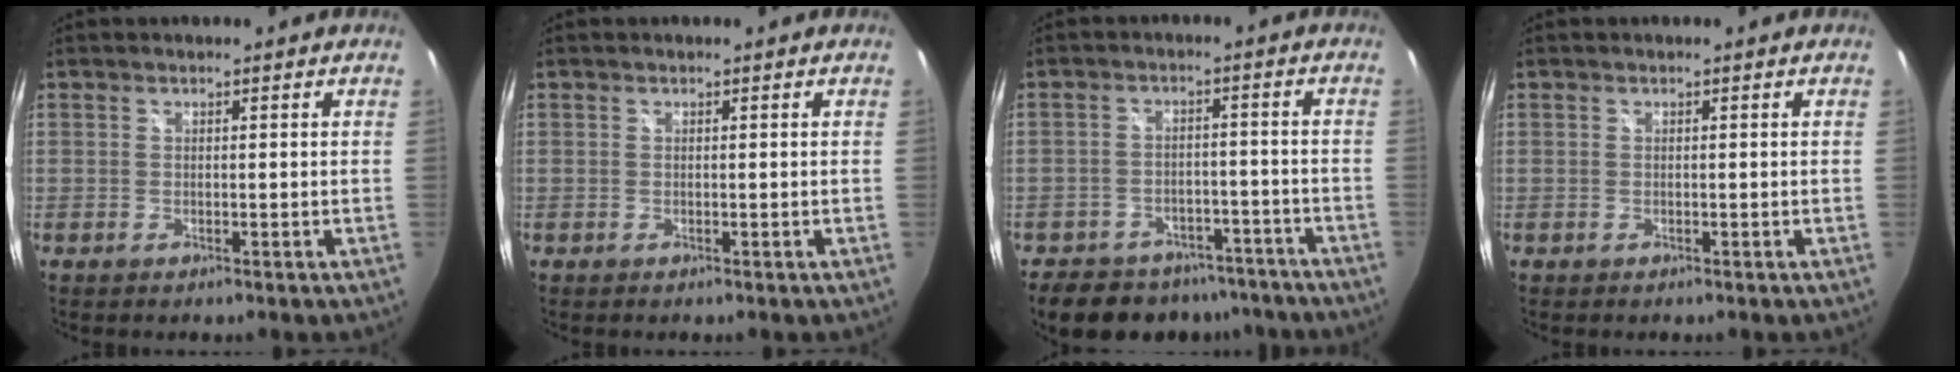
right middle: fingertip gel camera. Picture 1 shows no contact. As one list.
[{"total": 0.0}, {"total": 15.9, "force": [-12.5, 8.0, 5.5], "torque": [-0.126, 0.013, -0.160]}, {"total": 0.0}]